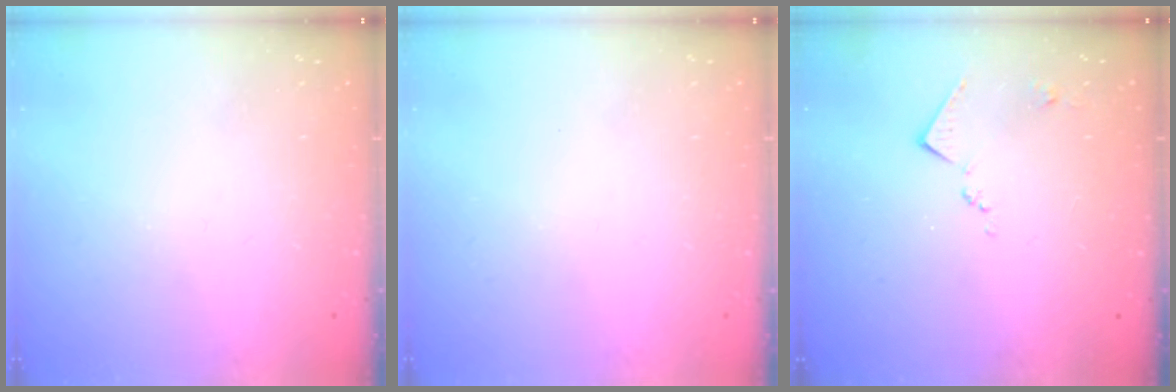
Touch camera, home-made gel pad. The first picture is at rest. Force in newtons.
{"total": 0.0}
{"total": 6.9, "press": 6.8, "slide": 0.8}